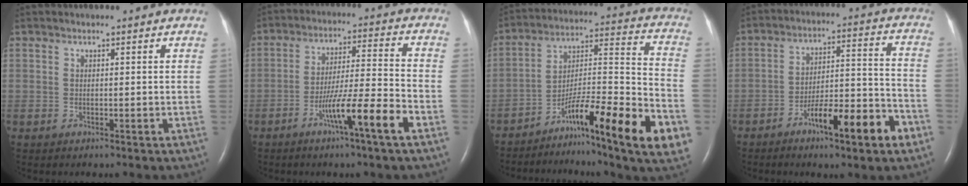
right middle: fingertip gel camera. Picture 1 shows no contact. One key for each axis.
{"total": 9.7, "fx": -5.1, "fy": -0.9, "fz": 8.2, "tx": -0.141, "ty": -0.001, "tz": -0.090}
{"total": 20.3, "fx": -11.3, "fy": 0.6, "fz": 16.9, "tx": -0.236, "ty": 0.004, "tz": -0.174}
{"total": 12.4, "fx": -6.8, "fy": 1.5, "fz": 10.3, "tx": -0.158, "ty": 0.012, "tz": -0.104}